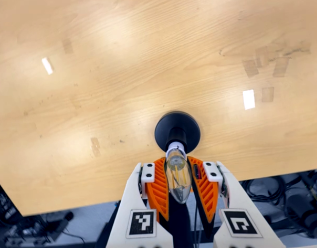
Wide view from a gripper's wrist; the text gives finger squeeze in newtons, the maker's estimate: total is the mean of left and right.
{"total": 18.5, "left": 16.6, "right": 20.3}